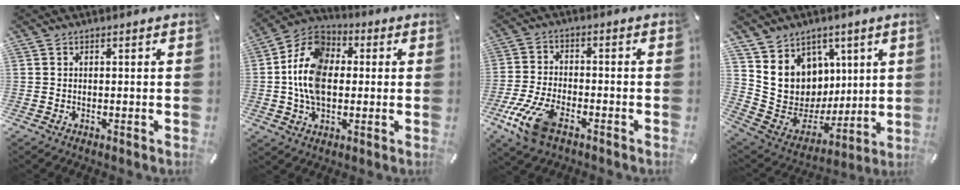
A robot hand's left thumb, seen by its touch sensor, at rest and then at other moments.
{"total": 13.8, "force": [-0.6, 10.1, 9.4], "torque": [-0.220, 0.017, -0.013]}
{"total": 10.7, "force": [-5.9, 5.0, 7.5], "torque": [-0.167, 0.013, -0.109]}
{"total": 11.6, "force": [3.5, 11.0, 1.4], "torque": [-0.025, -0.049, 0.085]}